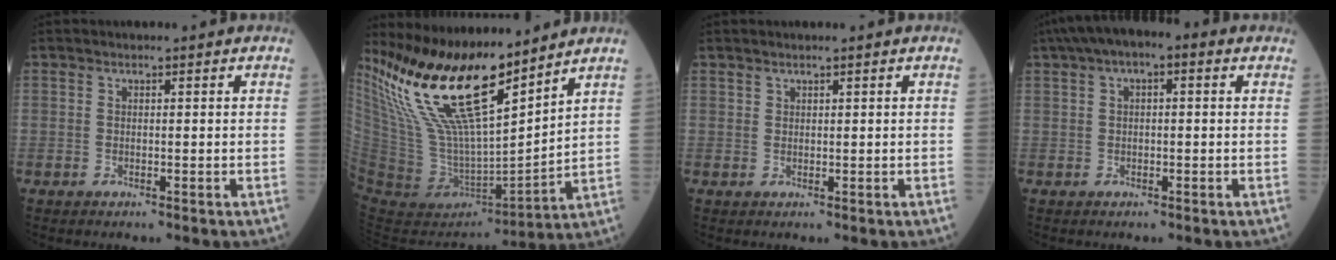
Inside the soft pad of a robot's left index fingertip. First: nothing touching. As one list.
[{"total": 19.0, "force": [14.6, 3.7, 11.6], "torque": [-0.228, -0.011, 0.288]}, {"total": 0.5, "force": [0.5, 0.1, 0.1], "torque": [-0.003, 0.002, 0.011]}, {"total": 6.9, "force": [3.1, 2.6, 5.5], "torque": [-0.099, 0.039, 0.043]}]